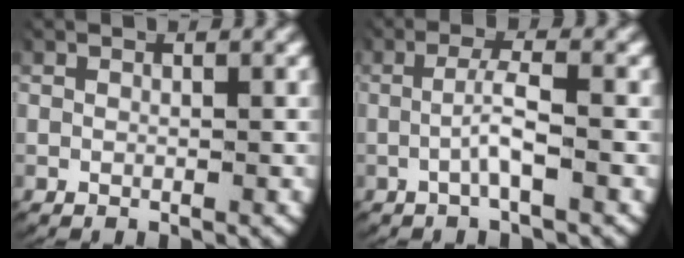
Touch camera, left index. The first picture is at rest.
{"total": 2.7, "force": [-0.9, 0.3, 2.5], "torque": [-0.051, -0.002, -0.017]}